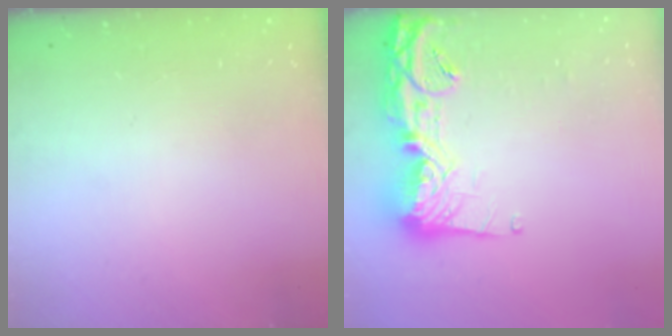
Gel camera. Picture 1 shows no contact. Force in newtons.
{"total": 16.7, "press": 16.6, "slide": 1.5}